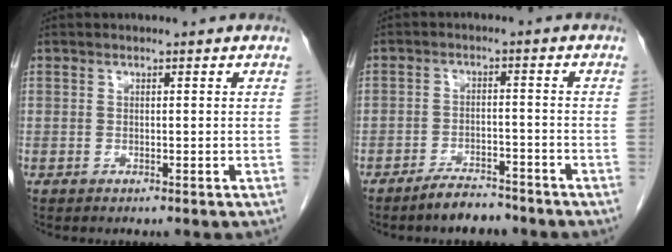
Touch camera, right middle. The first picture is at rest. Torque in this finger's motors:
{"motor_torque": [1.18, -0.96, 0.32, 0.14]}